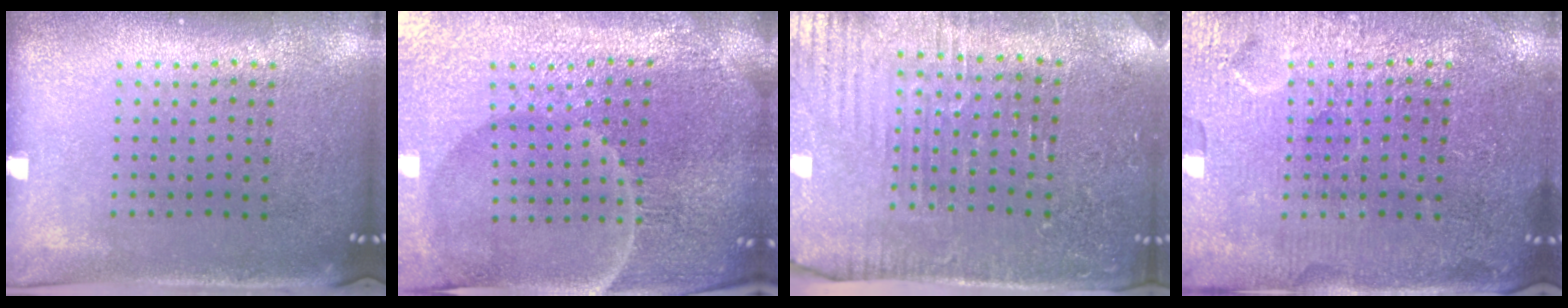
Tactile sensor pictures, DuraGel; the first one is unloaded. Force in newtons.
{"total": 6.1, "press": 5.5, "slide": 2.5}
{"total": 3.4, "press": 3.4, "slide": 0.2}
{"total": 3.7, "press": 3.7, "slide": 0.5}